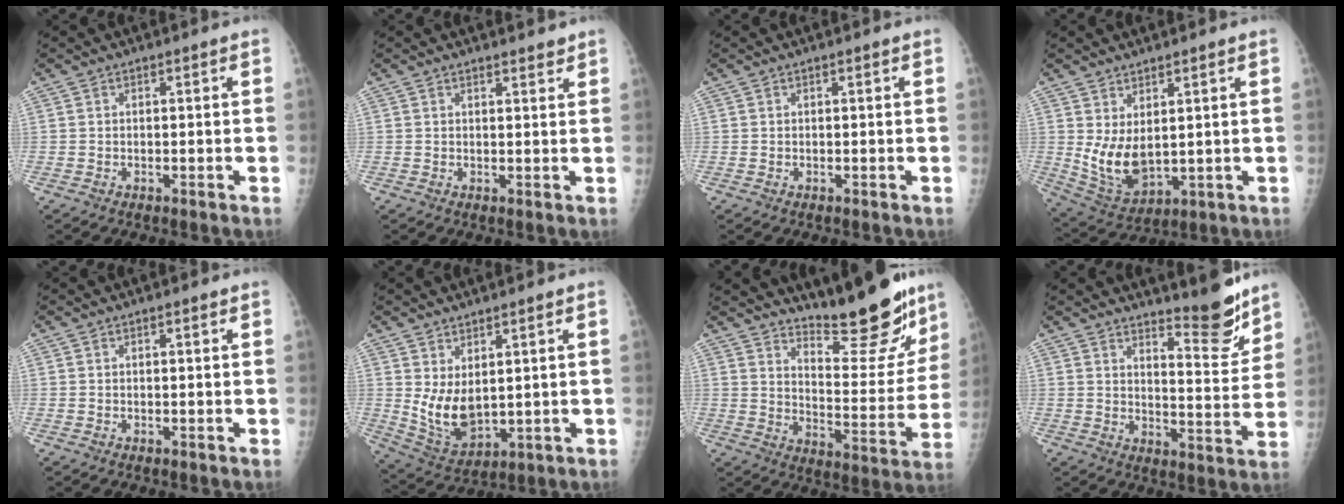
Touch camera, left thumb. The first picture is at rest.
{"total": 1.8, "force": [1.6, 0.4, 0.6], "torque": [-0.002, -0.012, 0.023]}
{"total": 0.0}
{"total": 9.0, "force": [2.0, 4.7, 7.4], "torque": [-0.126, -0.028, 0.059]}
{"total": 0.6, "force": [0.4, 0.1, 0.5], "torque": [-0.007, -0.001, 0.006]}
{"total": 8.9, "force": [2.3, 4.8, 7.2], "torque": [-0.119, -0.031, 0.063]}
{"total": 18.8, "force": [16.0, 4.4, 9.0], "torque": [-0.086, -0.129, 0.228]}
{"total": 9.8, "force": [8.5, 1.5, 4.7], "torque": [-0.045, -0.080, 0.131]}